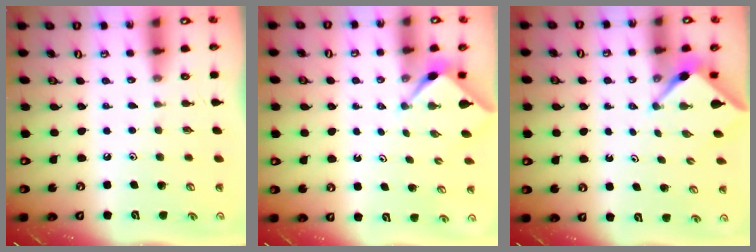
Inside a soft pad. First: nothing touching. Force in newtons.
{"total": 2.3, "press": 2.3, "slide": 0.1}
{"total": 3.1, "press": 3.1, "slide": 0.3}